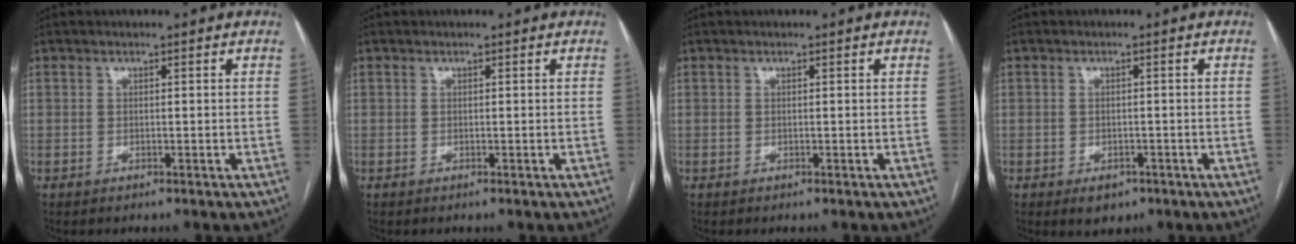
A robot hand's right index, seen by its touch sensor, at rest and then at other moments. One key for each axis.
{"total": 0.0}
{"total": 0.0}
{"total": 2.9, "fx": -1.6, "fy": 2.1, "fz": 1.3, "tx": -0.012, "ty": 0.001, "tz": -0.013}